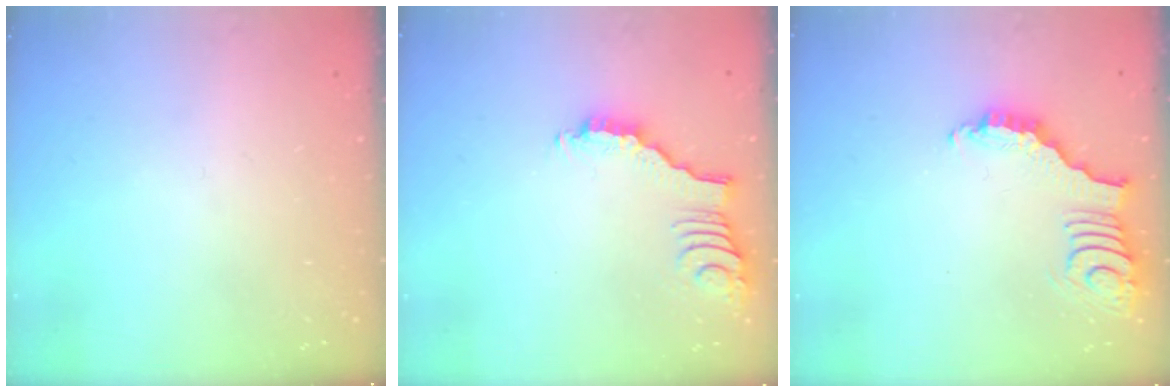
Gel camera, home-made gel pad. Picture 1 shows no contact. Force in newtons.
{"total": 2.8, "press": 2.8, "slide": 0.3}
{"total": 3.8, "press": 3.8, "slide": 0.5}